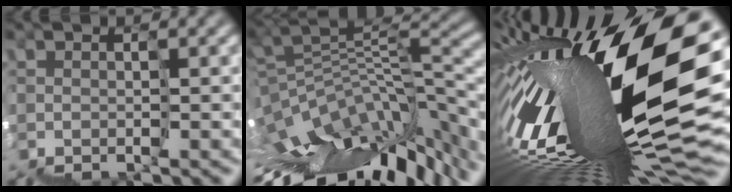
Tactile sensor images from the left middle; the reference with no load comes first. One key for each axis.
{"total": 8.5, "fx": -3.8, "fy": 3.0, "fz": 6.9, "tx": -0.131, "ty": 0.038, "tz": -0.053}
{"total": 17.2, "fx": 4.2, "fy": 5.3, "fz": 15.8, "tx": -0.307, "ty": -0.012, "tz": 0.075}